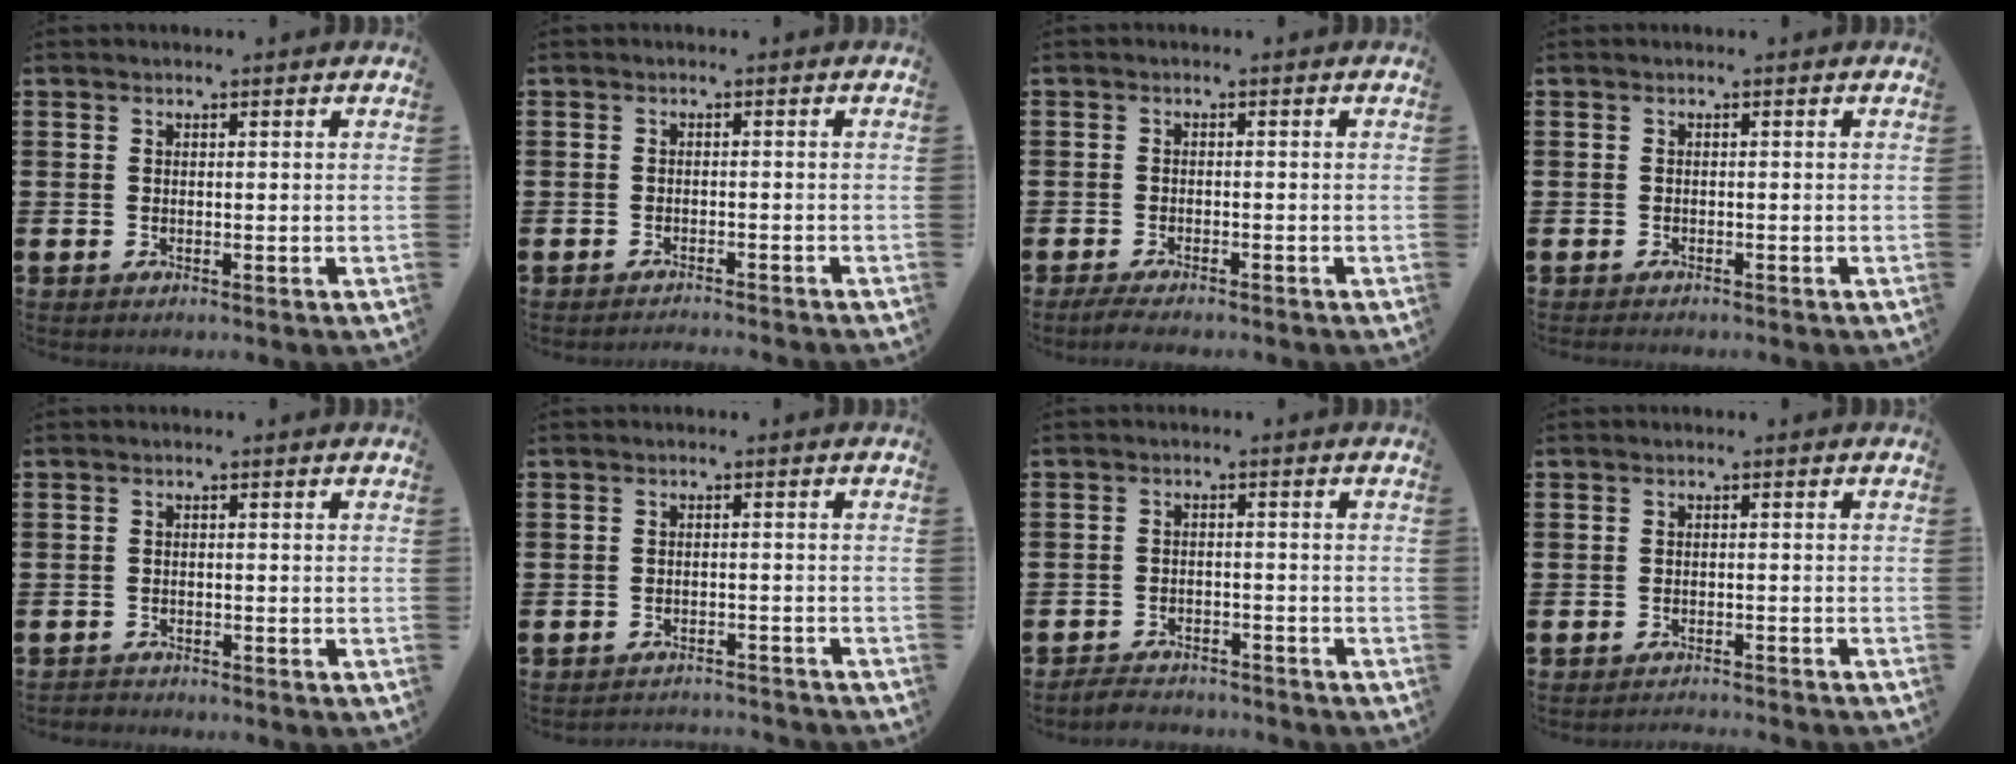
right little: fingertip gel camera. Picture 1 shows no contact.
{"total": 1.1, "force": [-1.1, -0.2, 0.0], "torque": [0.001, 0.001, -0.022]}
{"total": 1.6, "force": [-1.4, 0.1, 0.7], "torque": [-0.014, 0.002, -0.027]}
{"total": 0.5, "force": [-0.5, 0.0, 0.0], "torque": [-0.001, -0.002, -0.011]}
{"total": 0.9, "force": [-0.9, 0.1, -0.1], "torque": [0.001, 0.003, -0.020]}
{"total": 1.7, "force": [-1.7, -0.1, -0.1], "torque": [-0.004, 0.004, -0.037]}
{"total": 2.5, "force": [-2.5, 0.2, -0.2], "torque": [-0.005, 0.002, -0.054]}
{"total": 1.3, "force": [-1.2, -0.2, -0.1], "torque": [0.001, 0.003, -0.026]}